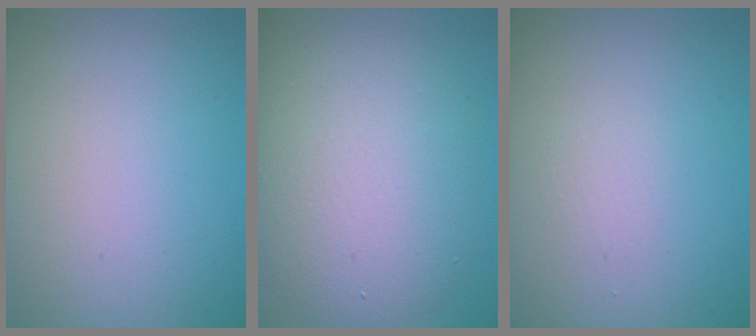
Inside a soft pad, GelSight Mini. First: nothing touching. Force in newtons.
{"total": 6.9, "press": 6.9, "slide": 0.3}
{"total": 0.7, "press": 0.7, "slide": 0.1}